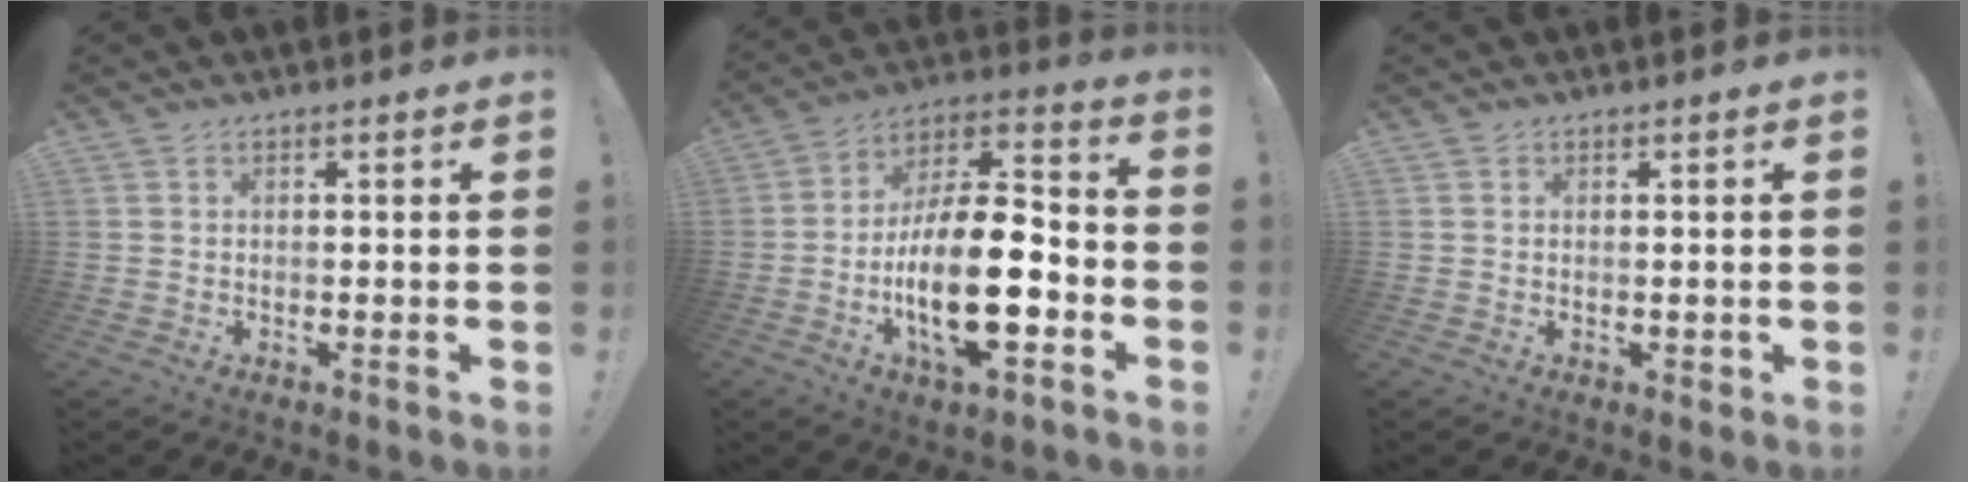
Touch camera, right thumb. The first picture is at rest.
{"total": 20.9, "force": [-6.6, 8.1, 18.1], "torque": [-0.334, 0.029, -0.105]}
{"total": 1.1, "force": [0.1, 0.9, 0.6], "torque": [-0.002, -0.001, 0.000]}